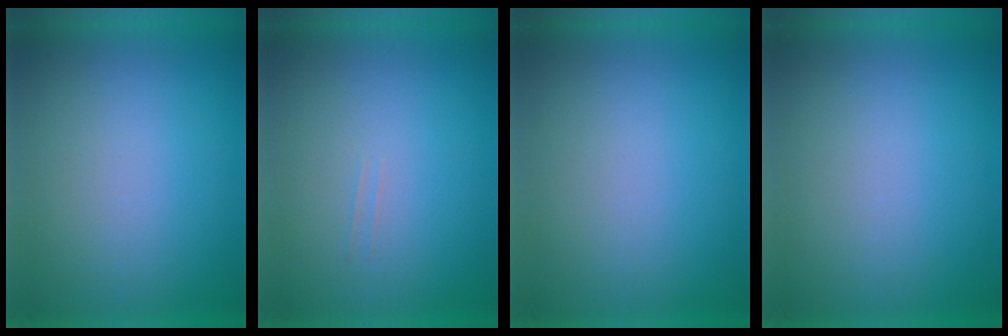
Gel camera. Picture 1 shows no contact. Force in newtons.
{"total": 1.1}
{"total": 0.0}
{"total": 0.0}